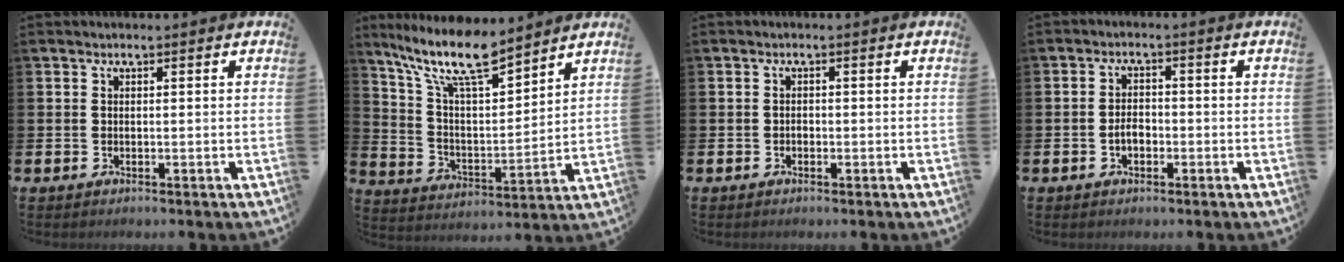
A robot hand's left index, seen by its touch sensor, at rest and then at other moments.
{"total": 11.6, "force": [9.8, 2.0, 5.9], "torque": [-0.147, -0.050, 0.169]}
{"total": 0.7, "force": [-0.4, 0.5, 0.3], "torque": [-0.012, 0.006, -0.008]}
{"total": 2.5, "force": [-0.8, 1.6, 1.7], "torque": [-0.023, 0.001, -0.019]}